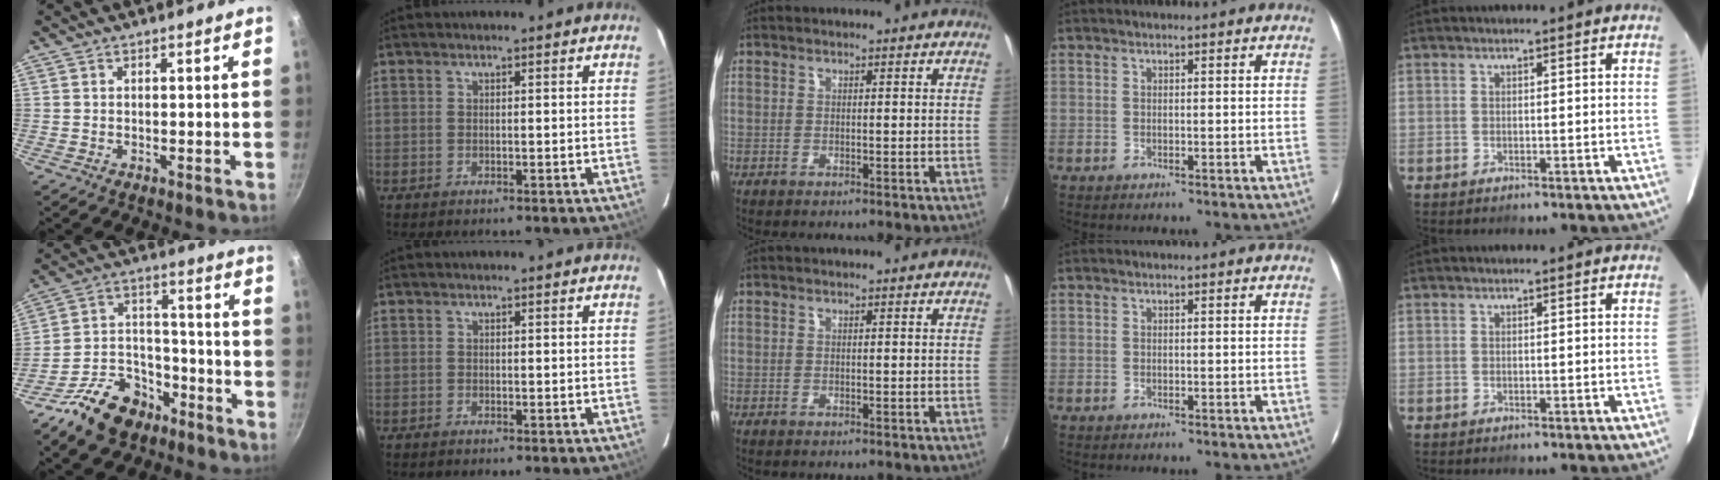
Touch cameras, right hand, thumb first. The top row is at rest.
{"thumb": {"total": 14.0, "force": [-9.4, 8.4, 6.1], "torque": [-0.081, 0.078, -0.161]}}